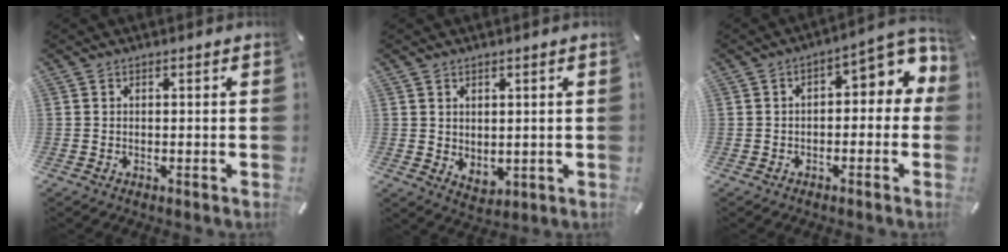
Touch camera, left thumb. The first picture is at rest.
{"total": 3.2, "force": [2.3, 2.2, 0.1], "torque": [0.001, -0.012, 0.043]}
{"total": 8.0, "force": [2.1, 4.2, 6.5], "torque": [-0.078, -0.022, 0.027]}